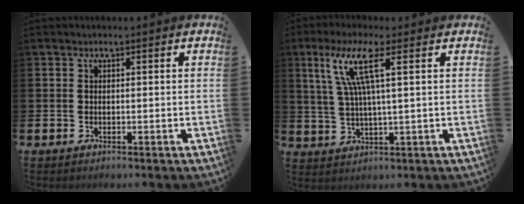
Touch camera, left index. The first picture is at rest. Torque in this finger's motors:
{"motor_torque": [1.20, 0.84, 0.33, 0.10]}